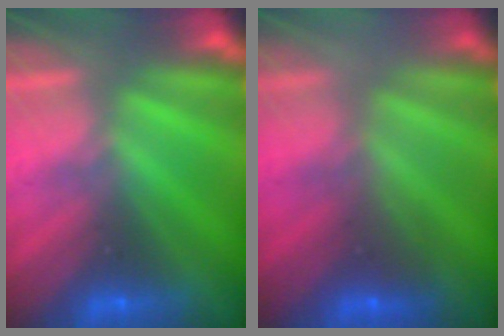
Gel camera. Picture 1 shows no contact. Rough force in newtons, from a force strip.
{"total": 2.0}